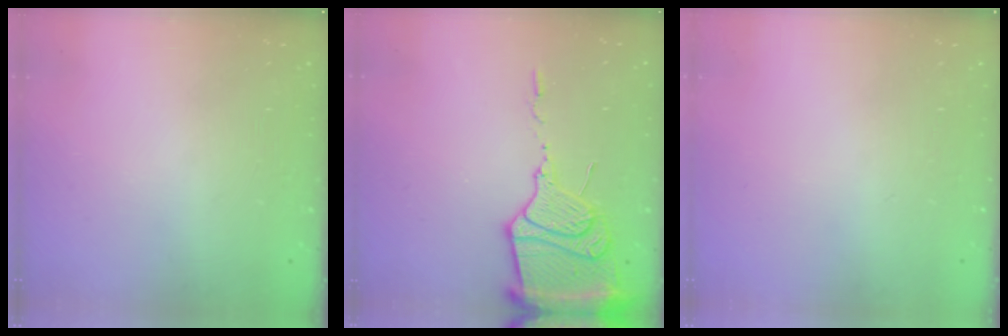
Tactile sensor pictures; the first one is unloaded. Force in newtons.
{"total": 16.9, "press": 16.8, "slide": 1.8}
{"total": 0.0}